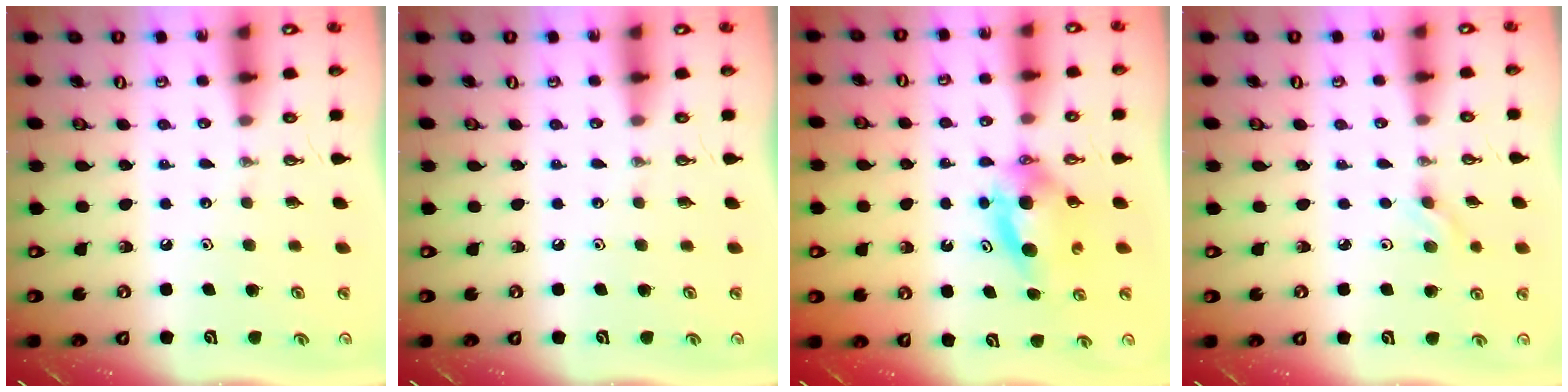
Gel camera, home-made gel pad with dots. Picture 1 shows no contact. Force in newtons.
{"total": 0.0}
{"total": 5.8, "press": 5.7, "slide": 0.8}
{"total": 3.0, "press": 2.6, "slide": 1.5}